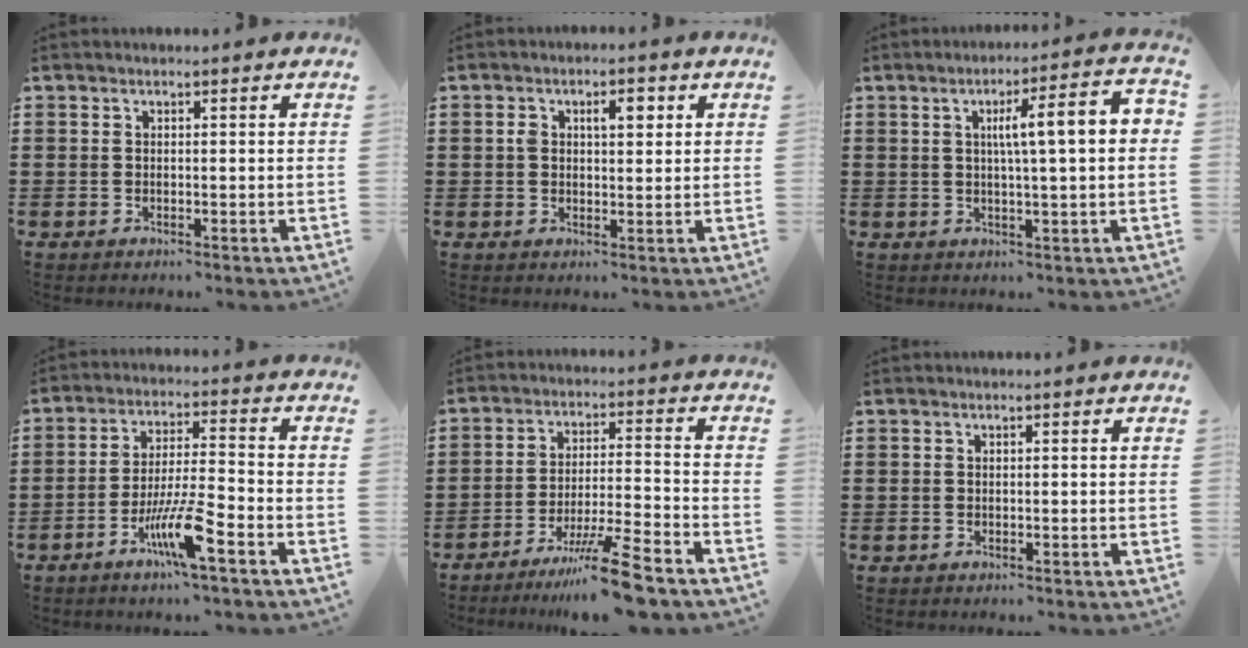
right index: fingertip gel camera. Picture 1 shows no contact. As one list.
[{"total": 3.6, "force": [1.0, 1.8, 3.0], "torque": [-0.046, 0.006, 0.011]}, {"total": 8.0, "force": [1.1, 0.7, 7.9], "torque": [-0.131, -0.005, 0.006]}, {"total": 8.8, "force": [-4.6, 1.0, 7.4], "torque": [-0.144, -0.002, -0.086]}, {"total": 10.3, "force": [-7.8, 0.0, 6.6], "torque": [-0.111, 0.008, -0.149]}, {"total": 0.0}]